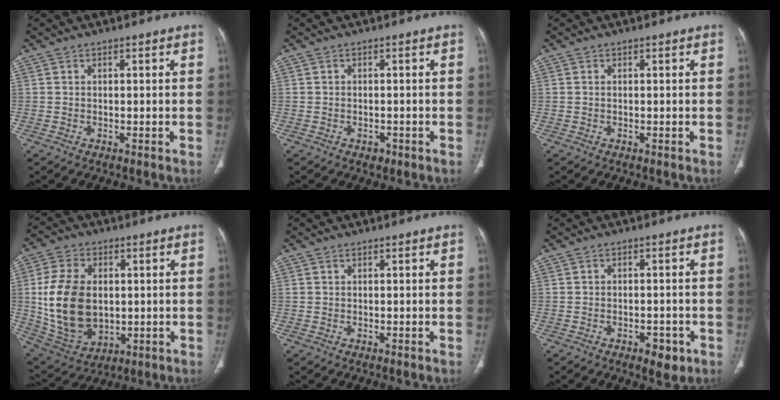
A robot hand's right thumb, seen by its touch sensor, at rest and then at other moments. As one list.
[{"total": 1.4, "force": [-0.8, 1.1, 0.6], "torque": [-0.005, 0.003, -0.008]}, {"total": 0.0}, {"total": 17.7, "force": [0.6, 12.1, 12.9], "torque": [-0.231, -0.007, 0.031]}, {"total": 0.0}, {"total": 4.1, "force": [-2.1, 2.3, 2.7], "torque": [-0.025, 0.007, -0.024]}]